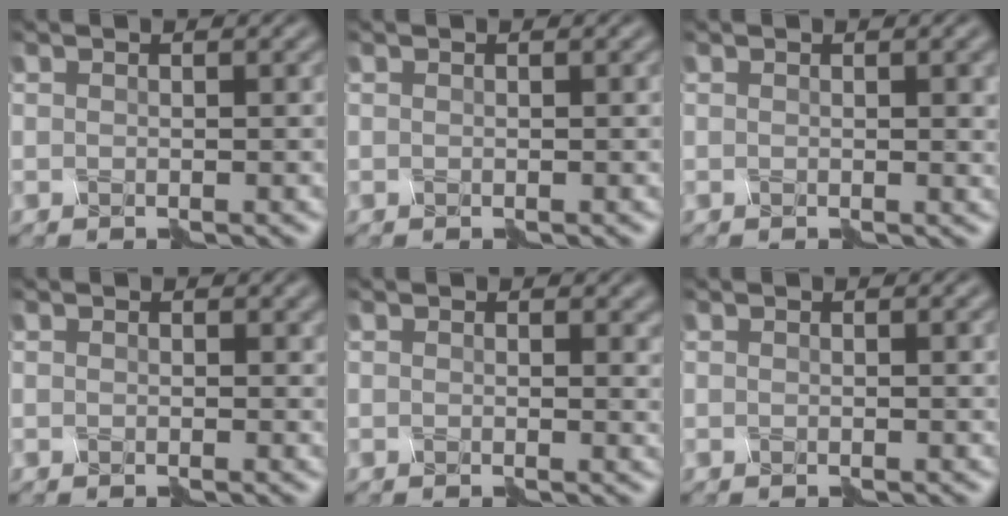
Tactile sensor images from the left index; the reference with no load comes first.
{"total": 0.0}
{"total": 1.4, "force": [0.2, 0.3, 1.3], "torque": [-0.017, 0.001, 0.002]}
{"total": 1.2, "force": [0.2, 1.0, 0.6], "torque": [-0.008, 0.002, 0.004]}
{"total": 2.2, "force": [0.8, 1.4, 1.4], "torque": [-0.019, -0.001, 0.015]}
{"total": 0.0}